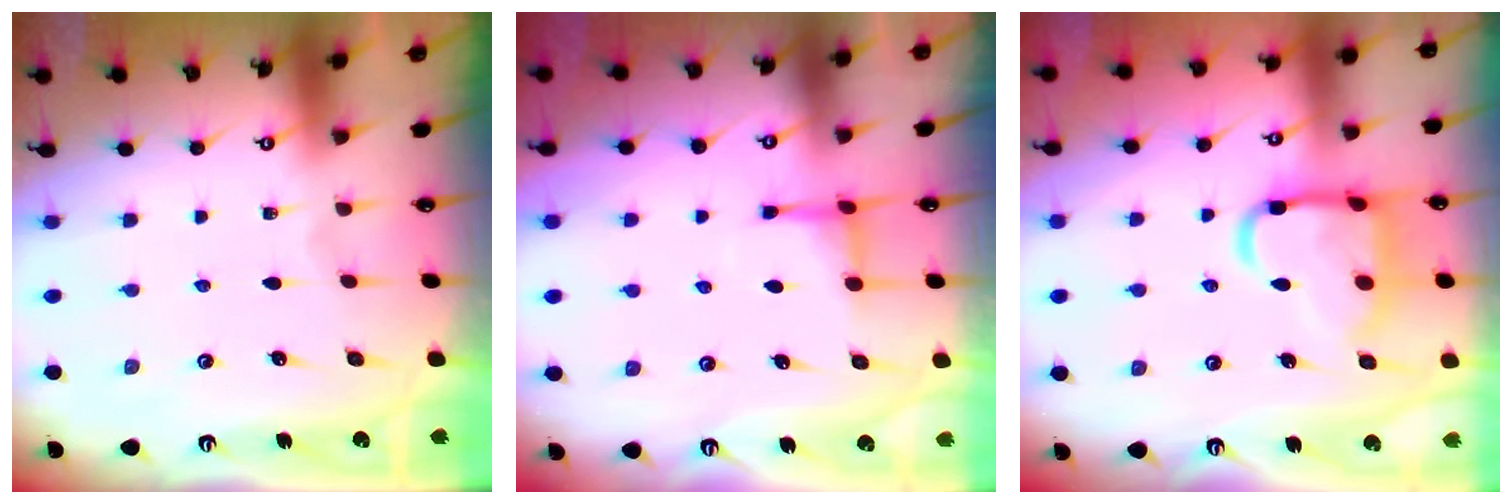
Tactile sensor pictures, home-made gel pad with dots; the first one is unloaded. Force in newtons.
{"total": 3.9, "press": 3.8, "slide": 0.8}
{"total": 15.3, "press": 15.2, "slide": 1.6}